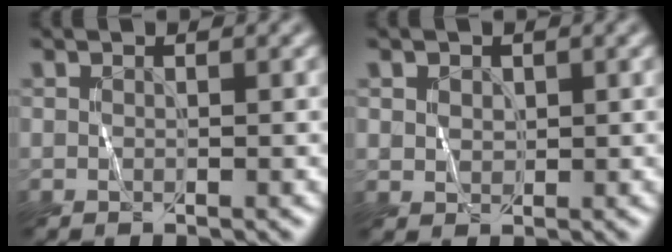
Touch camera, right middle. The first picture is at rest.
{"total": 1.5, "force": [0.7, 1.2, 0.6], "torque": [-0.013, -0.002, 0.020]}